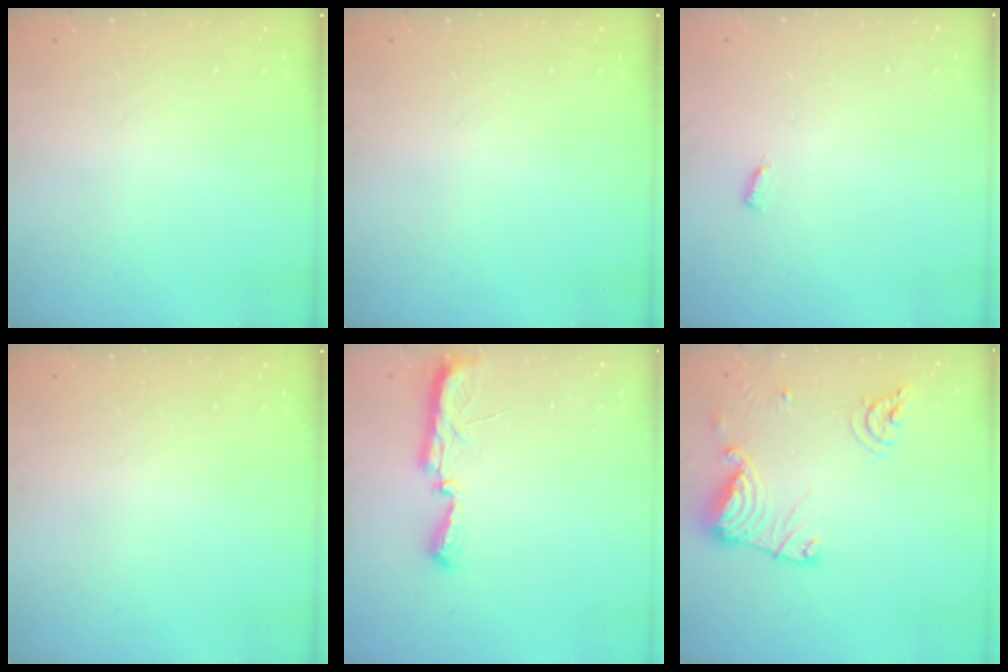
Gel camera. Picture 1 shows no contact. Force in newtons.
{"total": 0.0}
{"total": 3.1, "press": 3.1, "slide": 0.2}
{"total": 0.0}
{"total": 9.4, "press": 8.3, "slide": 4.5}
{"total": 15.2, "press": 15.1, "slide": 1.8}